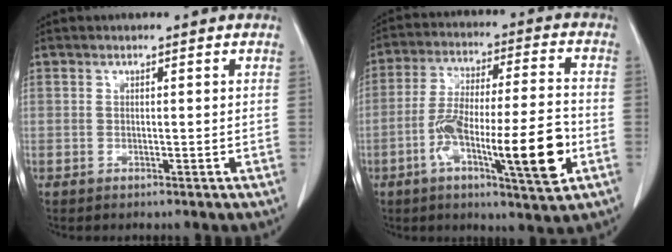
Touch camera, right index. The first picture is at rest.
{"total": 16.2, "force": [-5.4, 2.0, 15.2], "torque": [-0.256, 0.001, -0.087]}